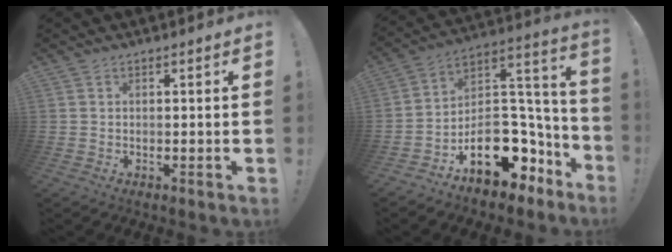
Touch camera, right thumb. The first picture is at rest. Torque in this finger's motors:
{"motor_torque": [1.65, -0.31, 1.59, -1.19, 0.10]}